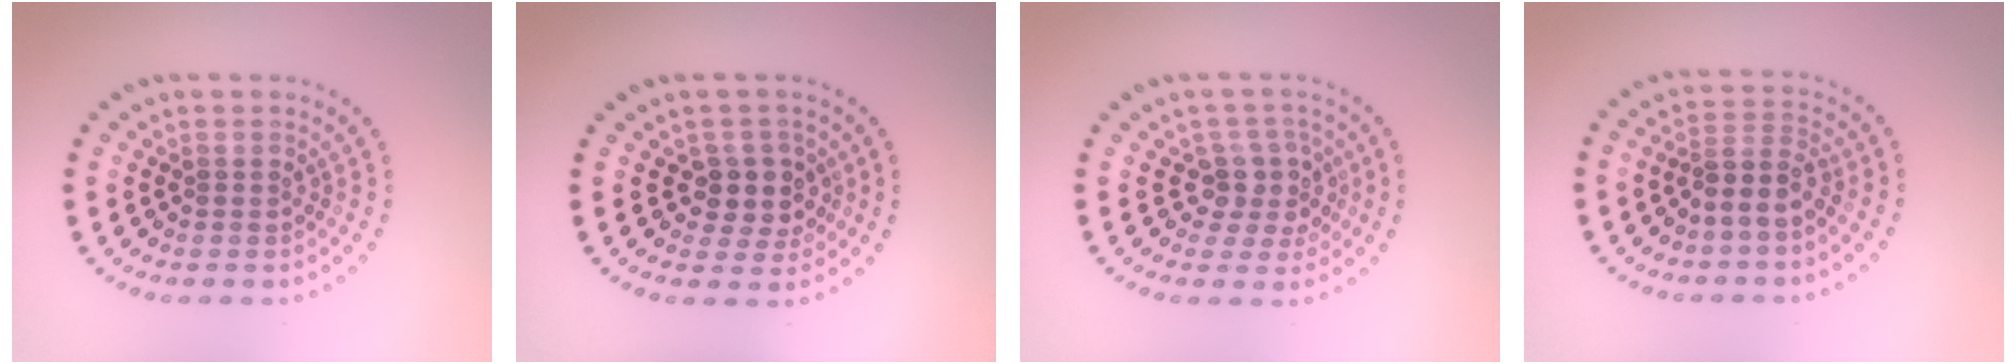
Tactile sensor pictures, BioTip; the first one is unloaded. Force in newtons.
{"total": 2.9, "press": 2.5, "slide": 1.4}
{"total": 3.0, "press": 2.3, "slide": 1.9}
{"total": 2.7, "press": 2.1, "slide": 1.7}